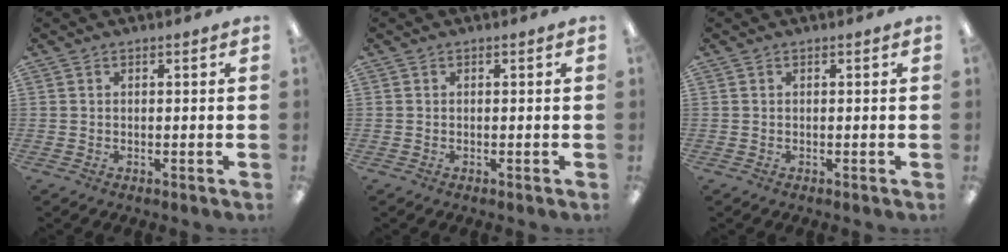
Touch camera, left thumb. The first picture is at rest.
{"total": 0.0}
{"total": 0.0}